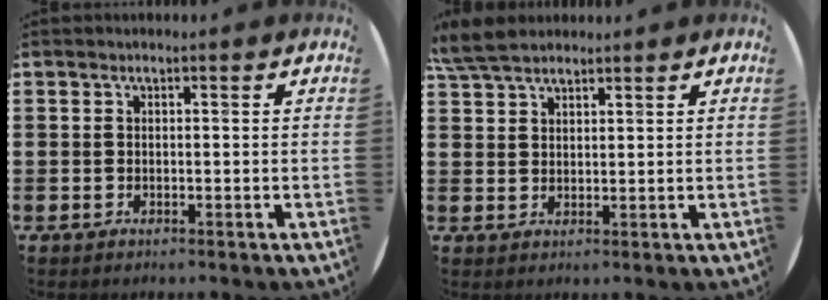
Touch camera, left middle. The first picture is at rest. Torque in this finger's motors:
{"motor_torque": [0.71, -0.64, 0.08, 0.03]}